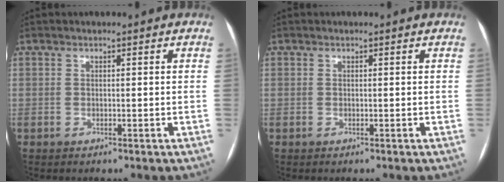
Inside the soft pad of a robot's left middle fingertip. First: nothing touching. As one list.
[{"total": 0.0}]